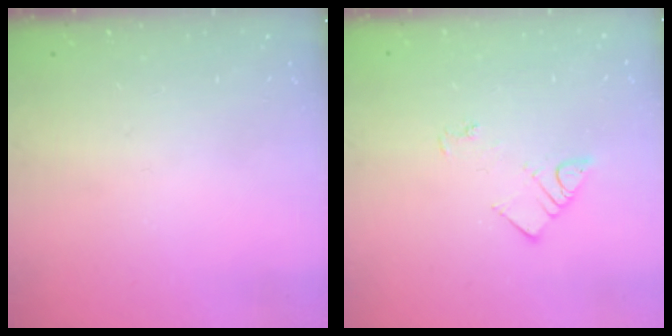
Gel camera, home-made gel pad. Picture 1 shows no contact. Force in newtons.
{"total": 3.8, "press": 3.8, "slide": 0.4}